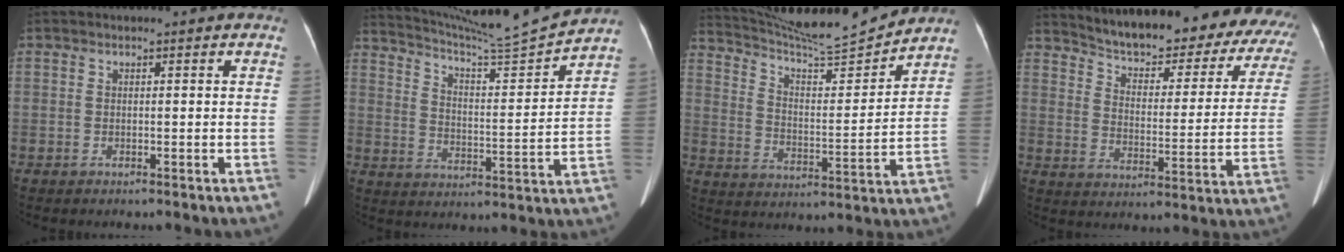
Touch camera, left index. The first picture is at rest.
{"total": 15.1, "force": [14.5, -2.6, 3.7], "torque": [-0.074, -0.039, 0.224]}
{"total": 16.1, "force": [15.6, -0.9, 4.0], "torque": [-0.082, -0.027, 0.246]}
{"total": 26.8, "force": [24.2, 7.0, 9.2], "torque": [-0.131, -0.053, 0.293]}